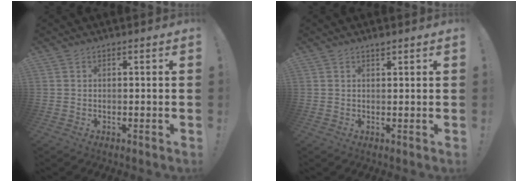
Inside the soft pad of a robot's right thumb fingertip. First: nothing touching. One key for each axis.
{"total": 1.3, "fx": 1.2, "fy": 0.2, "fz": 0.4, "tx": 0.000, "ty": -0.007, "tz": 0.021}